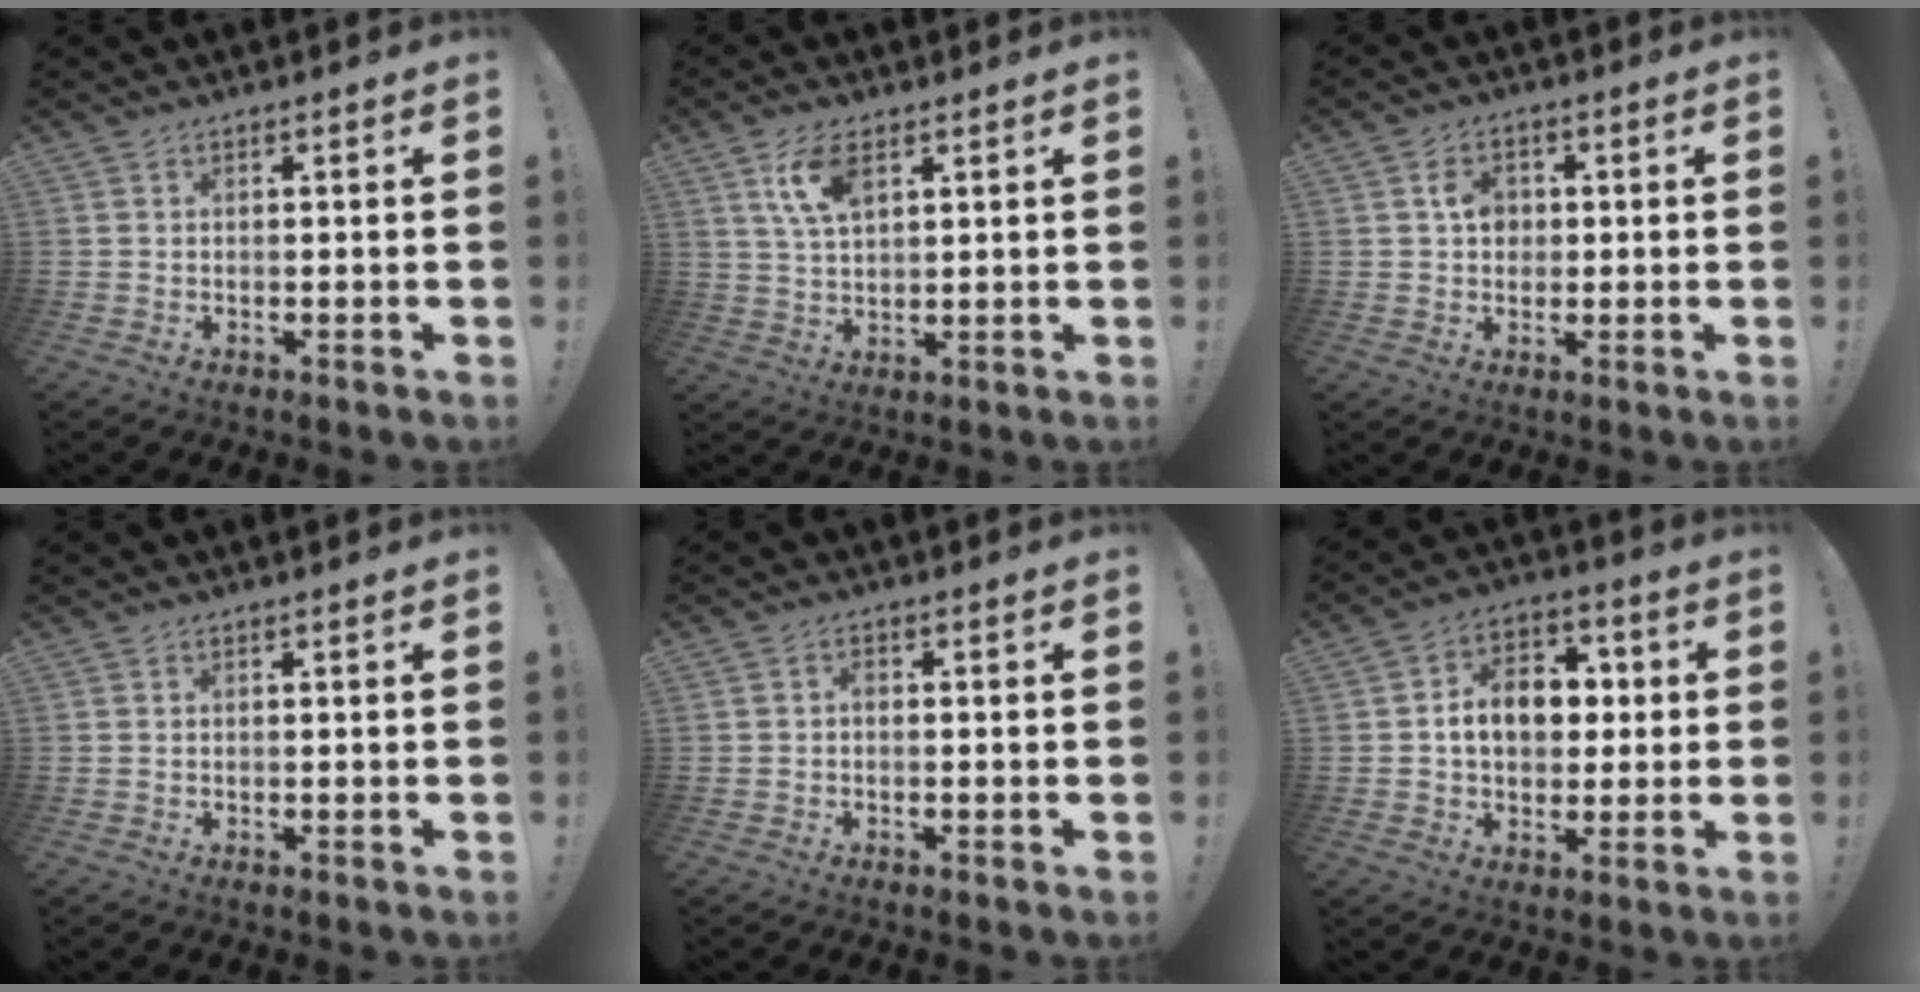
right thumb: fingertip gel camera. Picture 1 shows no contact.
{"total": 8.6, "force": [4.1, 4.0, 6.3], "torque": [-0.119, -0.008, 0.073]}
{"total": 5.4, "force": [0.8, 4.4, 3.0], "torque": [-0.047, 0.009, 0.012]}
{"total": 0.0}
{"total": 1.1, "force": [-0.7, 0.5, 0.7], "torque": [-0.011, 0.004, -0.013]}
{"total": 12.8, "force": [0.8, 9.5, 8.5], "torque": [-0.131, 0.017, 0.023]}